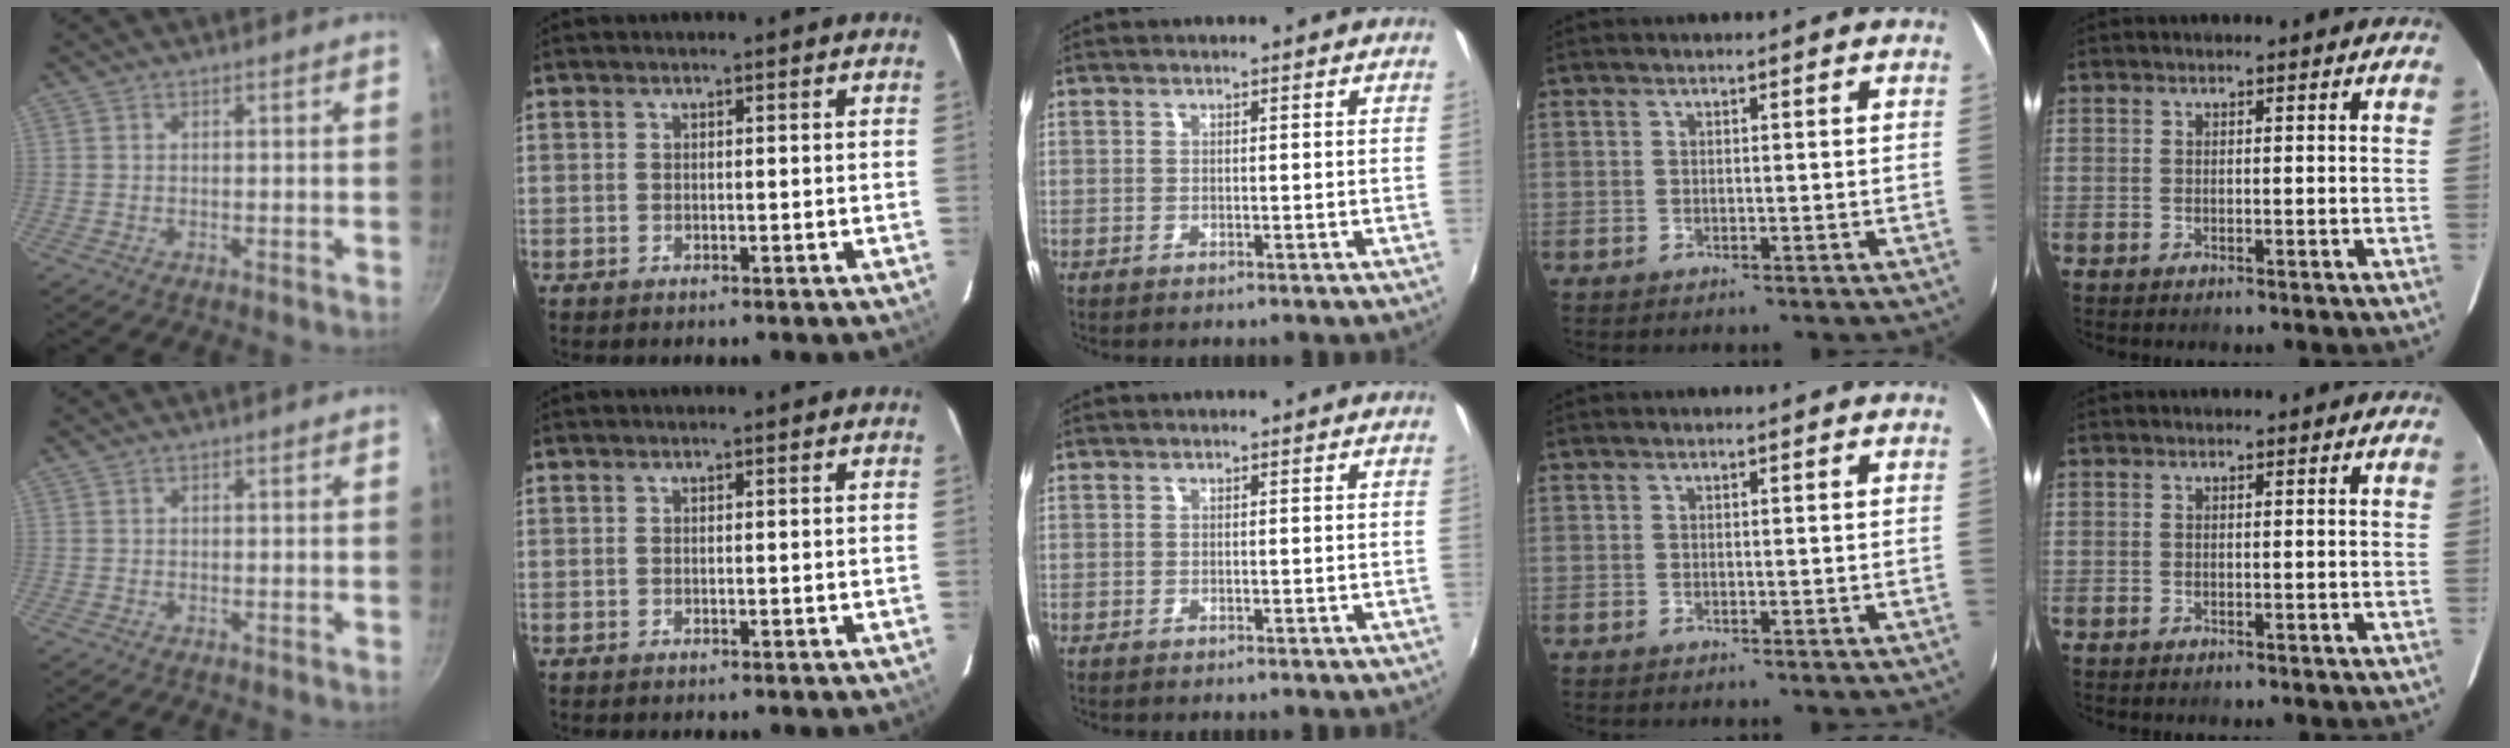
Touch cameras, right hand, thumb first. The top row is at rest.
{}